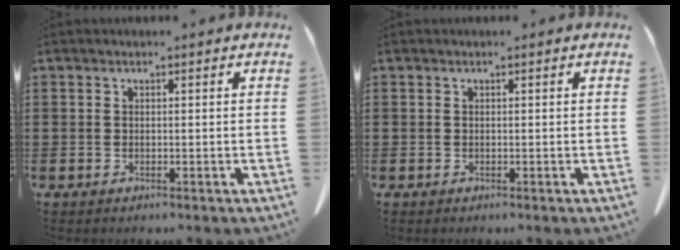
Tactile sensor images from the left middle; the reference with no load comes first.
{"total": 0.0}